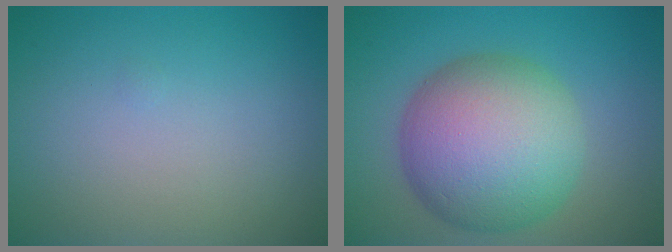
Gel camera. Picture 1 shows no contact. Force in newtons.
{"total": 11.3, "press": 11.3, "slide": 0.5}